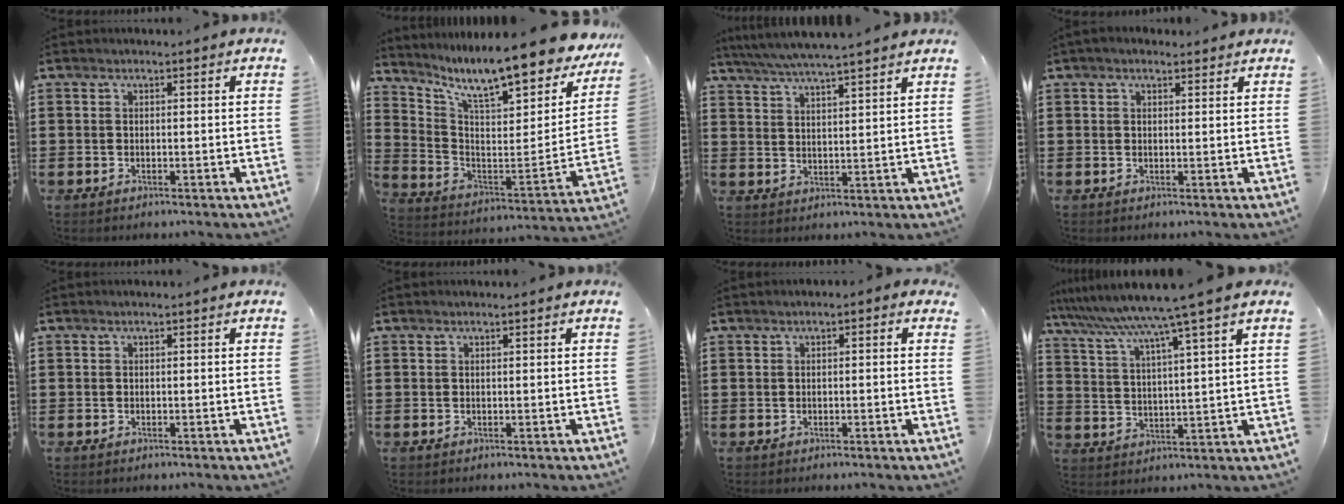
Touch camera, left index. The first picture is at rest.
{"total": 11.2, "force": [9.2, 1.0, 6.2], "torque": [-0.135, -0.083, 0.147]}
{"total": 4.7, "force": [4.4, -0.4, 1.6], "torque": [-0.046, -0.023, 0.076]}
{"total": 1.6, "force": [1.2, 0.7, 0.8], "torque": [-0.018, 0.007, 0.022]}
{"total": 0.0}
{"total": 0.0}
{"total": 0.6, "force": [-0.2, 0.3, 0.5], "torque": [-0.010, 0.002, -0.006]}
{"total": 8.1, "force": [6.5, -1.7, 4.4], "torque": [-0.112, -0.042, 0.102]}